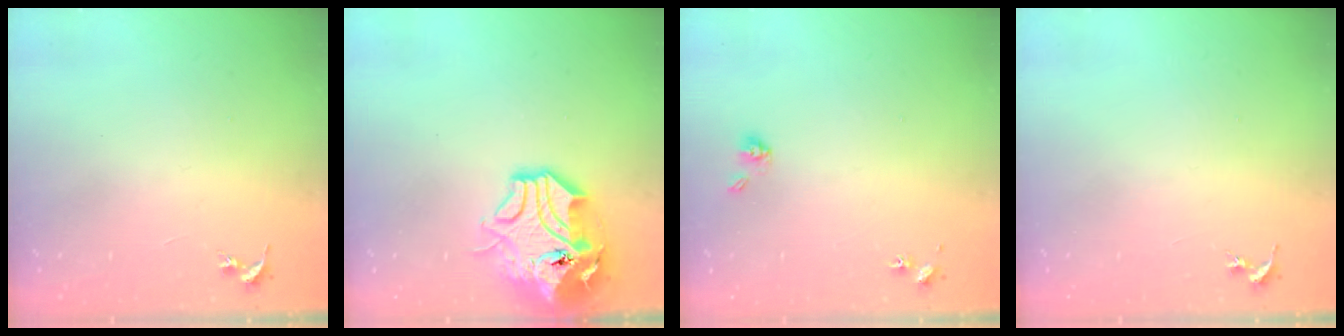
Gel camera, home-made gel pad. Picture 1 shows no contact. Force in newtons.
{"total": 17.8, "press": 17.5, "slide": 2.8}
{"total": 5.0, "press": 4.6, "slide": 1.7}
{"total": 0.0}